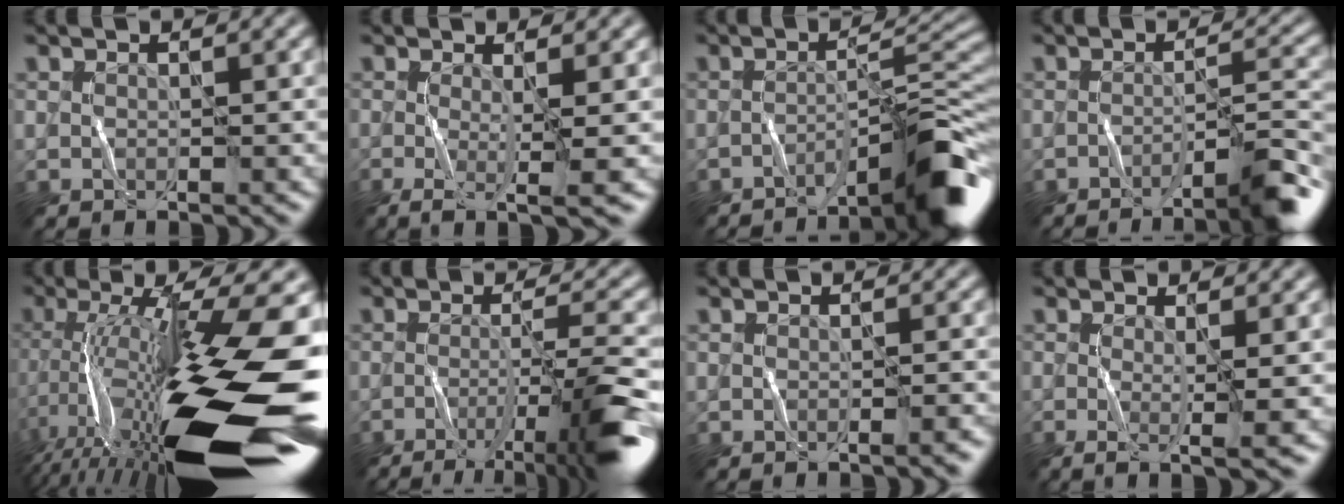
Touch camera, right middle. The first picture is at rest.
{"total": 4.1, "force": [-0.6, 0.7, 4.0], "torque": [-0.078, -0.009, -0.011]}
{"total": 6.4, "force": [-4.2, 0.5, 4.8], "torque": [-0.061, 0.020, -0.071]}
{"total": 5.2, "force": [-3.6, 0.6, 3.8], "torque": [-0.043, 0.014, -0.060]}
{"total": 19.3, "force": [-4.5, 6.0, 17.8], "torque": [-0.310, 0.001, -0.079]}
{"total": 8.6, "force": [-4.2, 1.4, 7.4], "torque": [-0.100, 0.005, -0.069]}
{"total": 1.1, "force": [-0.5, 0.1, 1.0], "torque": [-0.012, 0.002, -0.010]}
{"total": 3.0, "force": [-0.2, 0.5, 2.9], "torque": [-0.052, -0.006, -0.006]}